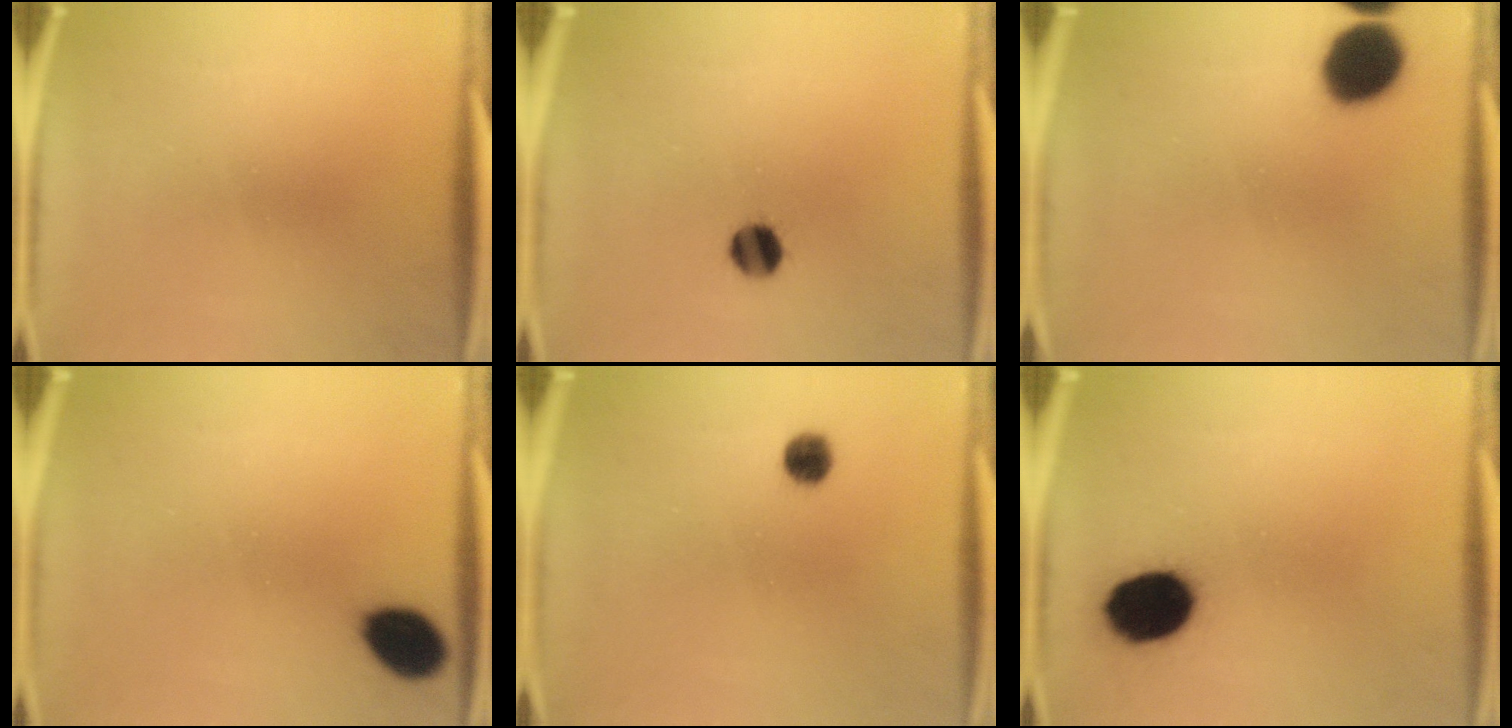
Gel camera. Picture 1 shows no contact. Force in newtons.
{"total": 5.3}
{"total": 11.3}
{"total": 8.4}
{"total": 3.5}
{"total": 12.5}